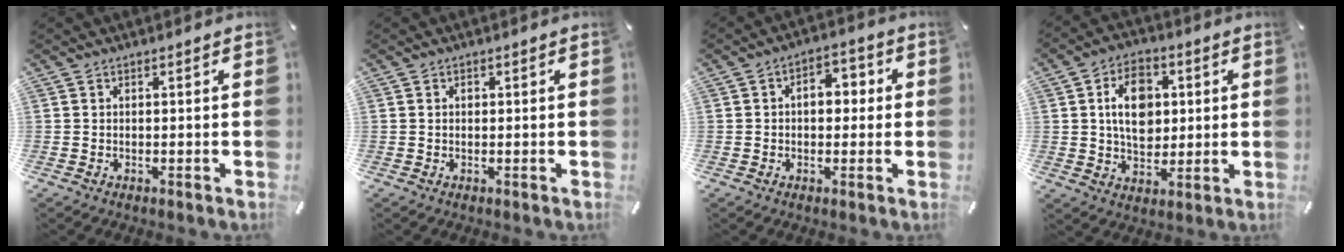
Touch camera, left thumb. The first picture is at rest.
{"total": 1.0, "force": [0.2, 0.7, 0.7], "torque": [-0.015, 0.002, 0.002]}
{"total": 6.2, "force": [0.0, 4.1, 4.6], "torque": [-0.057, 0.005, -0.009]}
{"total": 11.5, "force": [1.9, 8.4, 7.7], "torque": [-0.123, 0.008, 0.031]}